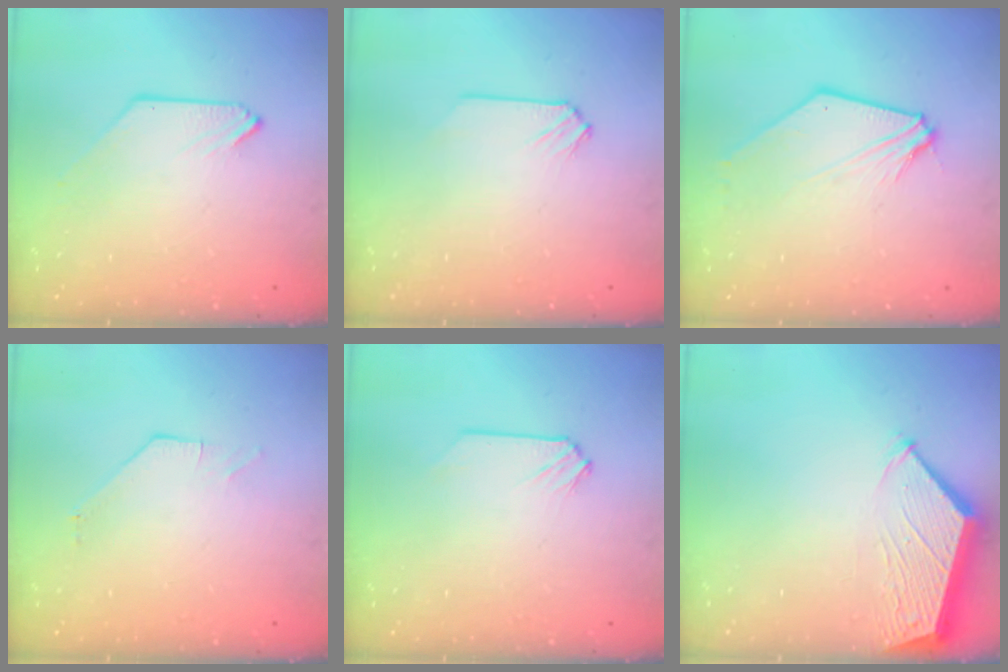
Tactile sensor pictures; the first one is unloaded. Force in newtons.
{"total": 0.0}
{"total": 7.9, "press": 7.8, "slide": 1.3}
{"total": 1.0, "press": 0.9, "slide": 0.2}
{"total": 0.0}
{"total": 3.7, "press": 3.6, "slide": 0.6}